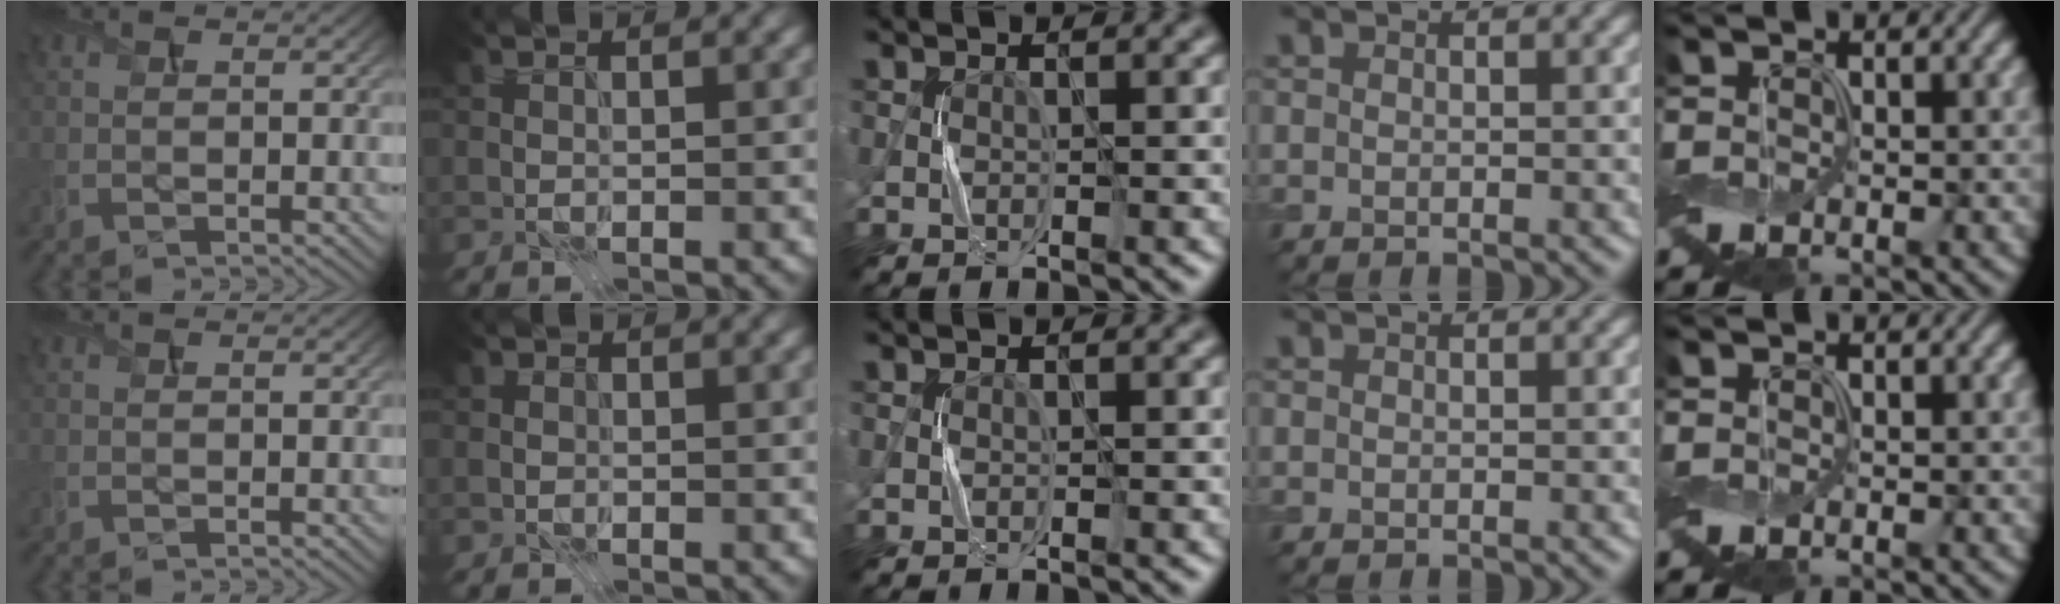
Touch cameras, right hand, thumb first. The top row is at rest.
{"index": {"total": 0.6, "force": [-0.2, 0.6, 0.1], "torque": [0.002, 0.000, -0.006]}}